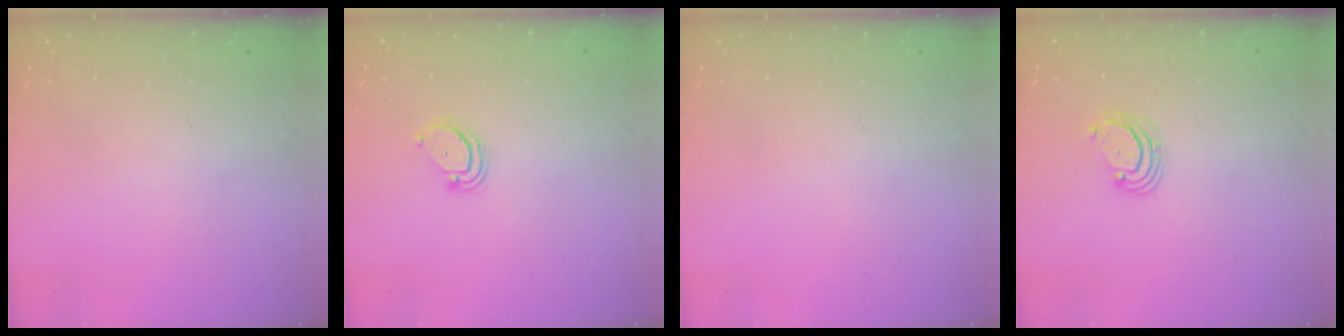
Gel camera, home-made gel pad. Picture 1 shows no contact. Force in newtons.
{"total": 3.0, "press": 3.0, "slide": 0.2}
{"total": 0.0}
{"total": 3.2, "press": 3.2, "slide": 0.5}